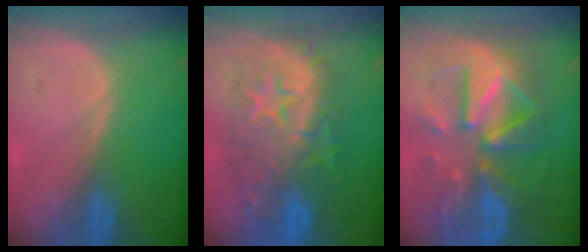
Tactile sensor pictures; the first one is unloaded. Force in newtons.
{"total": 12.0, "press": 11.9, "slide": 1.2}
{"total": 12.1, "press": 12.0, "slide": 1.3}